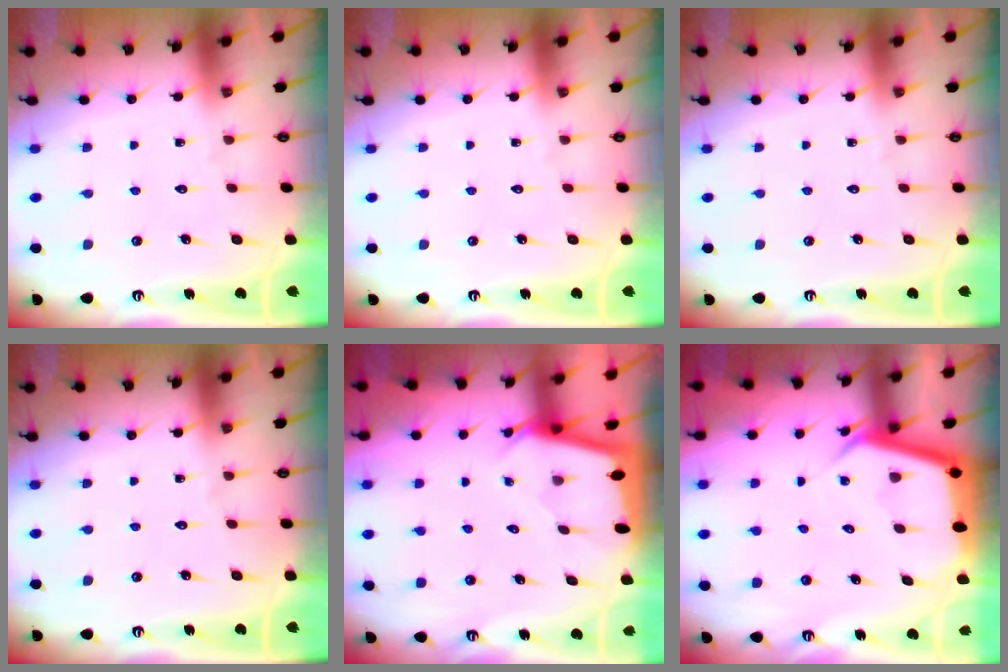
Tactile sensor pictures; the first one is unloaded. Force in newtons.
{"total": 0.0}
{"total": 0.0}
{"total": 0.0}
{"total": 2.3, "press": 2.3, "slide": 0.2}
{"total": 5.1, "press": 5.1, "slide": 0.3}